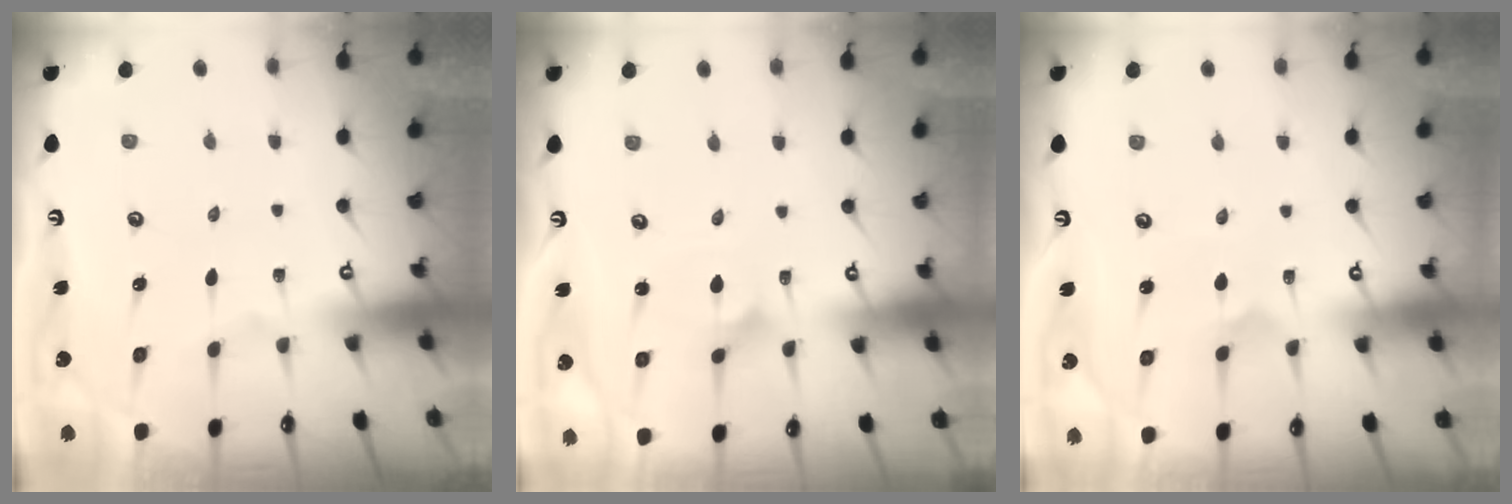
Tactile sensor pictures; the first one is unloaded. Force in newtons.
{"total": 2.3, "press": 2.3, "slide": 0.1}
{"total": 2.9, "press": 2.9, "slide": 0.2}